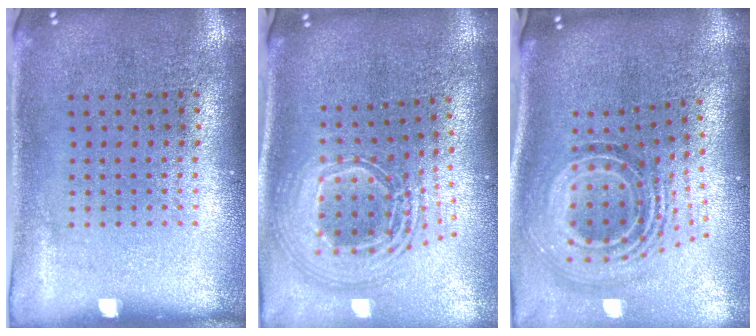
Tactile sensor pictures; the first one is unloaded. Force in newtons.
{"total": 2.6, "press": 1.9, "slide": 1.8}
{"total": 2.3, "press": 1.5, "slide": 1.7}